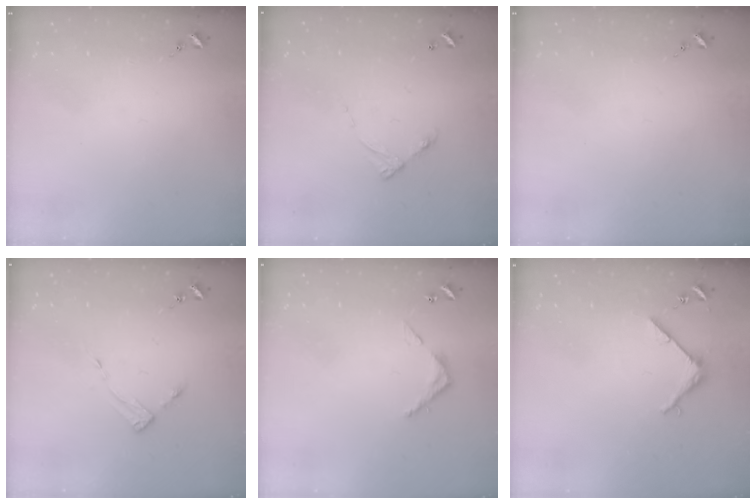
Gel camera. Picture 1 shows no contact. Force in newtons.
{"total": 6.1, "press": 6.1, "slide": 0.5}
{"total": 0.0}
{"total": 3.4, "press": 3.4, "slide": 0.4}
{"total": 3.9, "press": 3.9, "slide": 0.3}
{"total": 4.0, "press": 4.0, "slide": 0.4}